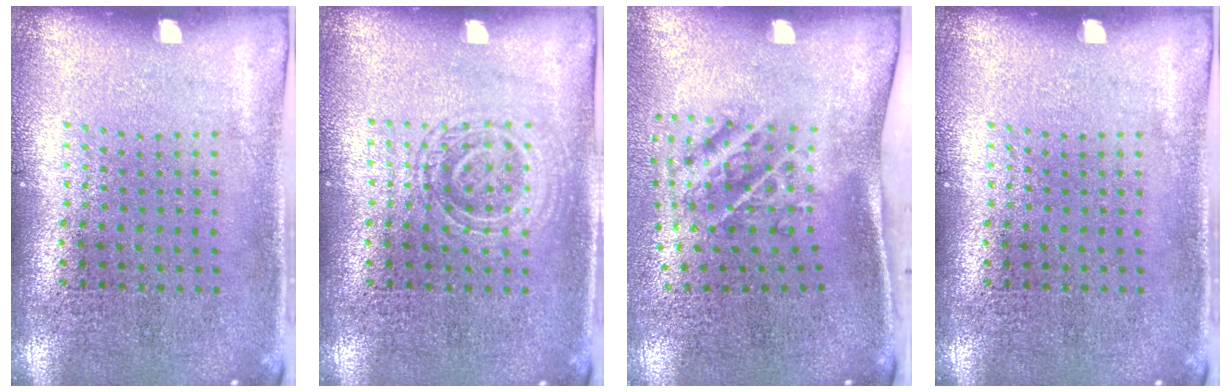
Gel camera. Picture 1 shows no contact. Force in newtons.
{"total": 1.1, "press": 1.0, "slide": 0.3}
{"total": 2.0, "press": 1.2, "slide": 1.6}
{"total": 0.0}